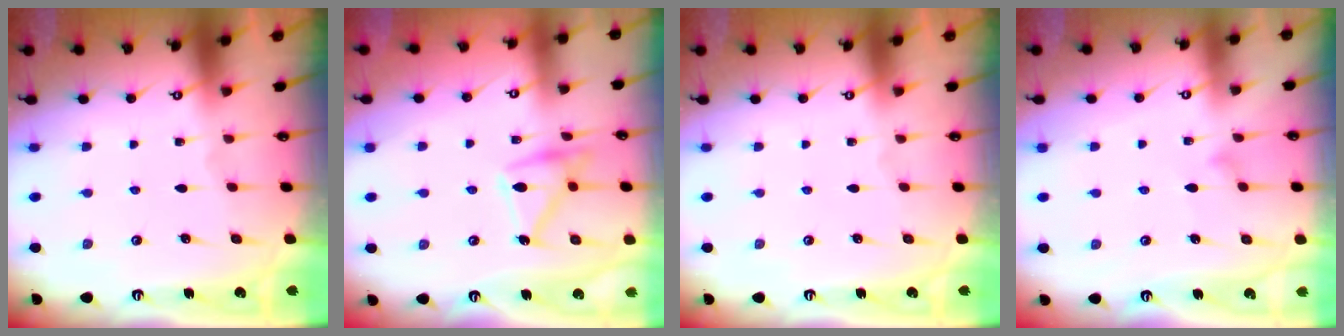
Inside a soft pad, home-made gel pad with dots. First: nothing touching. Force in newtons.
{"total": 14.3, "press": 14.3, "slide": 0.2}
{"total": 0.0}
{"total": 8.0, "press": 8.0, "slide": 0.5}